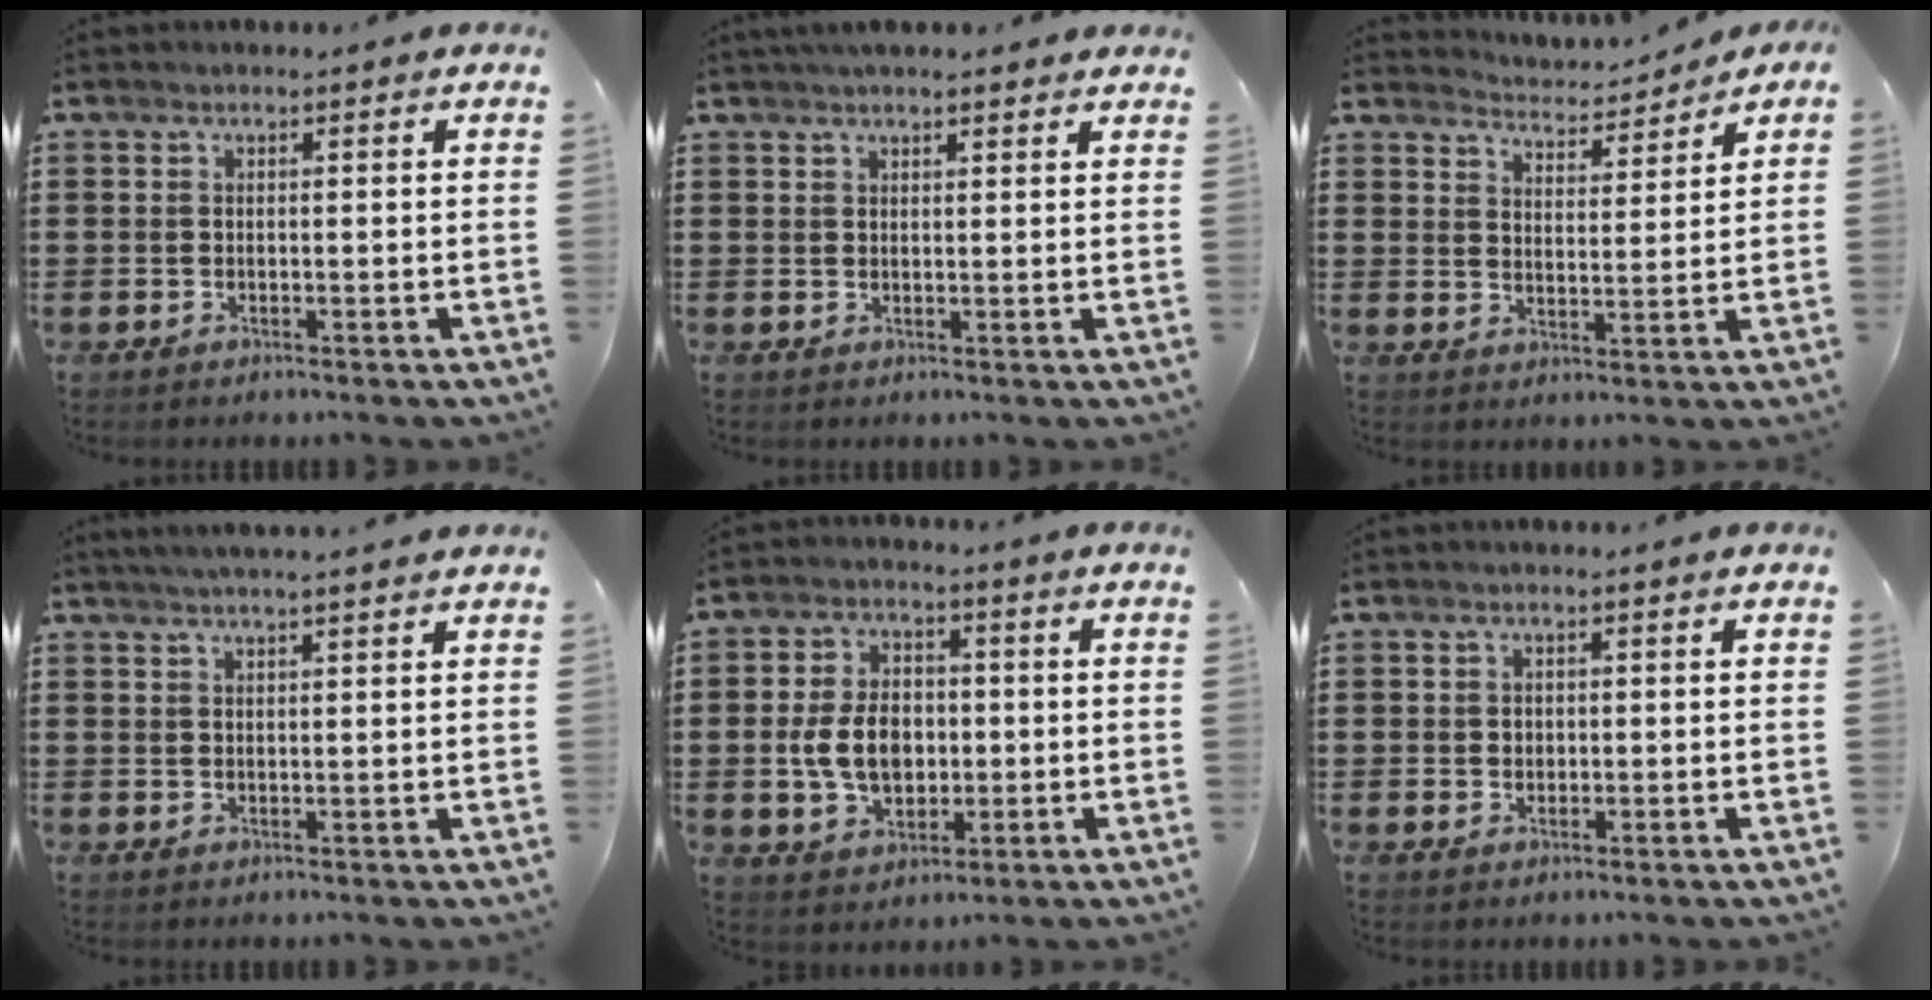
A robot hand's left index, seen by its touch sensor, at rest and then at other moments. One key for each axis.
{"total": 2.6, "fx": 2.2, "fy": 0.5, "fz": 1.1, "tx": -0.026, "ty": 0.004, "tz": 0.042}
{"total": 3.6, "fx": 3.6, "fy": 0.5, "fz": 0.1, "tx": -0.021, "ty": -0.021, "tz": 0.060}
{"total": 2.3, "fx": 2.1, "fy": -0.5, "fz": 0.9, "tx": -0.020, "ty": 0.000, "tz": 0.039}
{"total": 8.1, "fx": -0.4, "fy": 5.7, "fz": 5.8, "tx": -0.126, "ty": 0.008, "tz": -0.013}
{"total": 1.1, "fx": 0.2, "fy": 1.0, "fz": 0.5, "tx": -0.012, "ty": 0.007, "tz": 0.004}